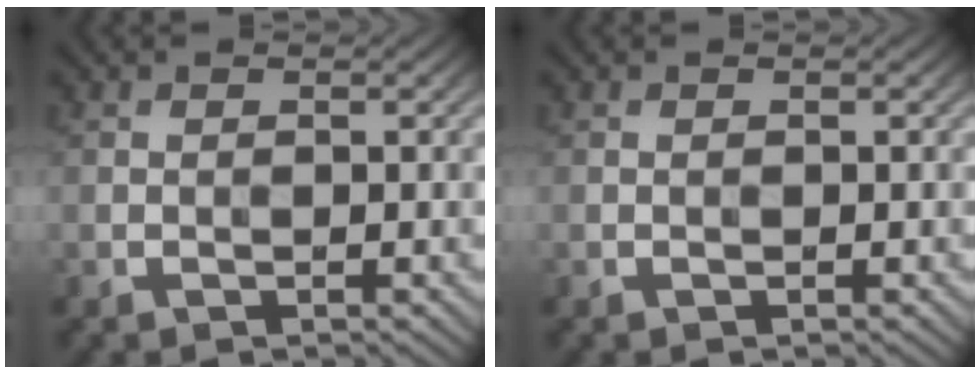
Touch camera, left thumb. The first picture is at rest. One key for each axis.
{"total": 0.0}